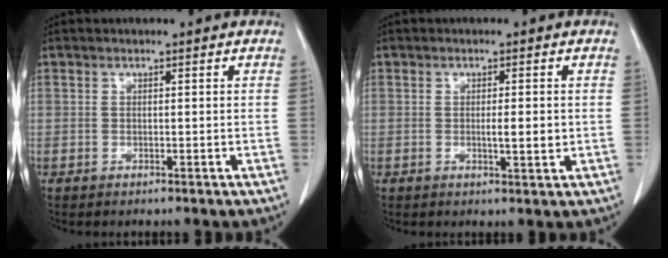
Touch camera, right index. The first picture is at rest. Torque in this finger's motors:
{"motor_torque": [0.63, -0.21, 0.29, 0.05]}